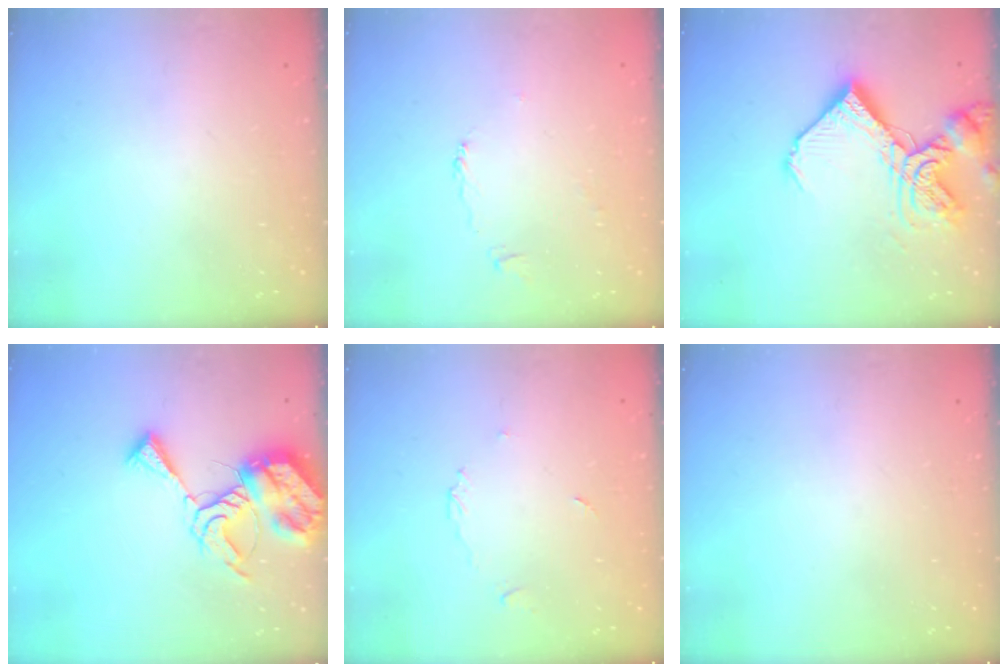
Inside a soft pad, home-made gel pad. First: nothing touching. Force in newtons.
{"total": 1.8, "press": 1.8, "slide": 0.4}
{"total": 15.4, "press": 15.3, "slide": 2.1}
{"total": 13.2, "press": 13.1, "slide": 1.1}
{"total": 3.8, "press": 3.8, "slide": 0.5}
{"total": 0.0}